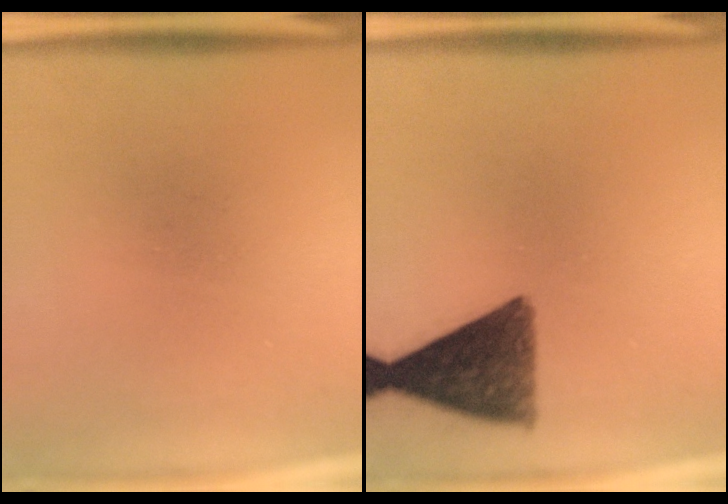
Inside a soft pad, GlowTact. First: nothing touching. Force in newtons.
{"total": 10.7}